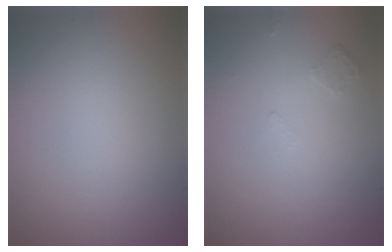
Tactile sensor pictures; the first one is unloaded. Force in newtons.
{"total": 0.6, "press": 0.5, "slide": 0.4}